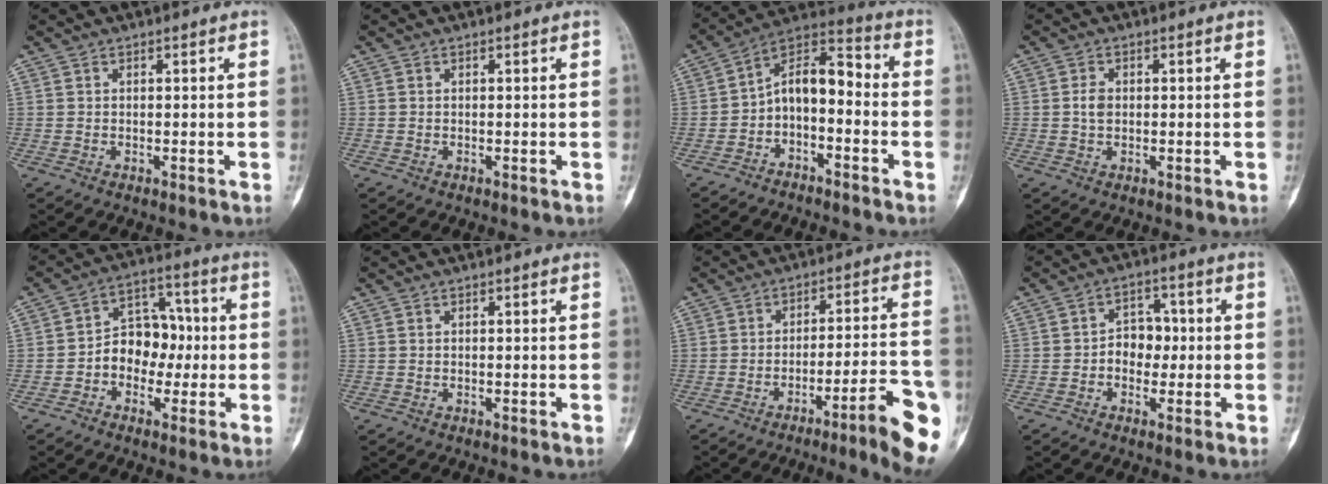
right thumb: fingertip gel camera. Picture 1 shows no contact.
{"total": 0.0}
{"total": 10.6, "force": [-3.0, 5.9, 8.2], "torque": [-0.124, 0.071, -0.065]}
{"total": 2.4, "force": [0.1, 1.7, 1.8], "torque": [-0.031, 0.003, 0.003]}
{"total": 10.0, "force": [-1.4, 7.5, 6.4], "torque": [-0.056, 0.041, -0.034]}
{"total": 0.0}
{"total": 13.9, "force": [-6.8, 1.9, 12.0], "torque": [-0.159, 0.033, -0.093]}
{"total": 6.0, "force": [-0.5, 4.6, 3.9], "torque": [-0.023, 0.018, -0.018]}